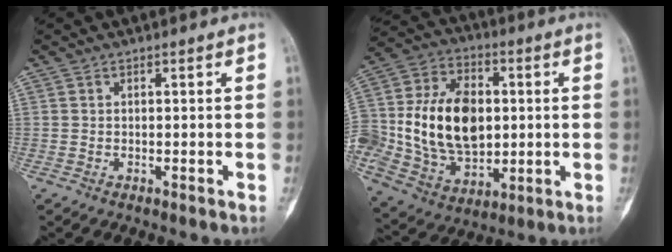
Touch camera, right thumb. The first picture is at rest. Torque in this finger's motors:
{"motor_torque": [0.44, 0.36, 0.83, -0.57, 0.33]}